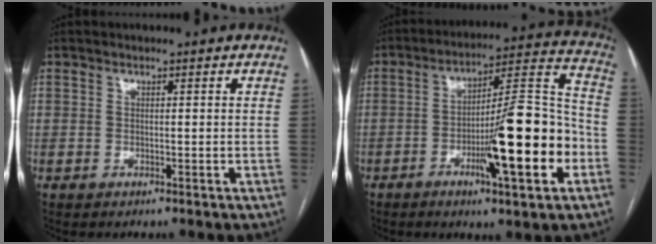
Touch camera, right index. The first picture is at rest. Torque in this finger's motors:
{"motor_torque": [2.14, 0.00, 1.05, 0.21]}